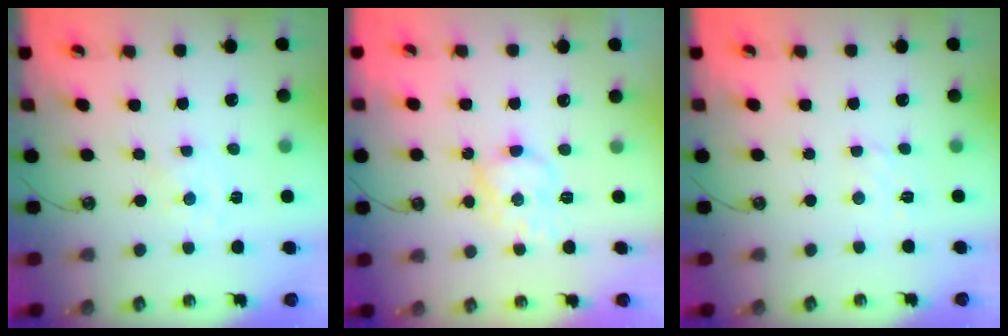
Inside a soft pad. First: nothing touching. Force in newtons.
{"total": 8.8, "press": 8.8, "slide": 0.6}
{"total": 2.8, "press": 2.7, "slide": 0.5}